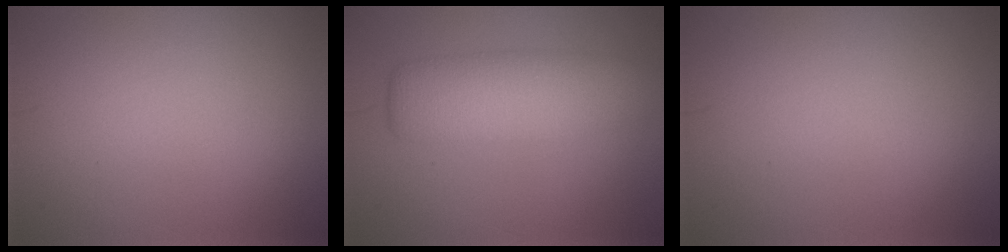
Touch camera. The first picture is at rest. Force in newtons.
{"total": 6.2, "press": 6.2, "slide": 0.2}
{"total": 0.0}